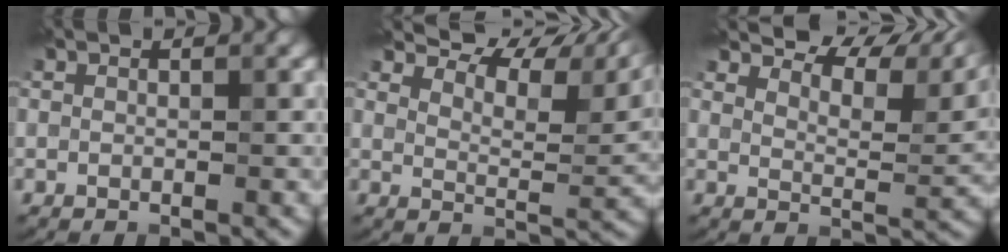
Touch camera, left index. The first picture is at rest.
{"total": 10.5, "force": [8.7, 3.0, 5.0], "torque": [-0.082, 0.012, 0.128]}
{"total": 9.1, "force": [7.6, 2.5, 4.3], "torque": [-0.063, 0.012, 0.109]}